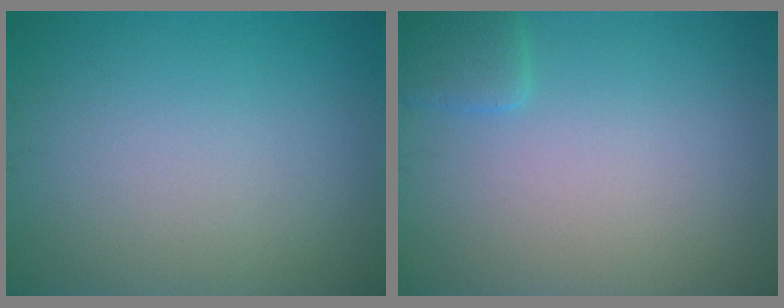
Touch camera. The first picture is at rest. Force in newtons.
{"total": 1.5, "press": 1.5, "slide": 0.1}